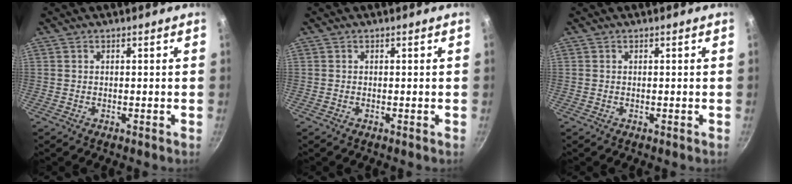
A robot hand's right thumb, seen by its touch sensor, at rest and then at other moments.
{"total": 0.0}
{"total": 0.0}